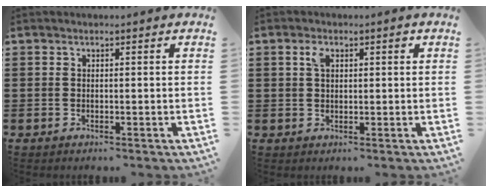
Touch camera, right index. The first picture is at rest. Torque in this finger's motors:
{"motor_torque": [0.36, -0.29, 0.06, 0.03]}